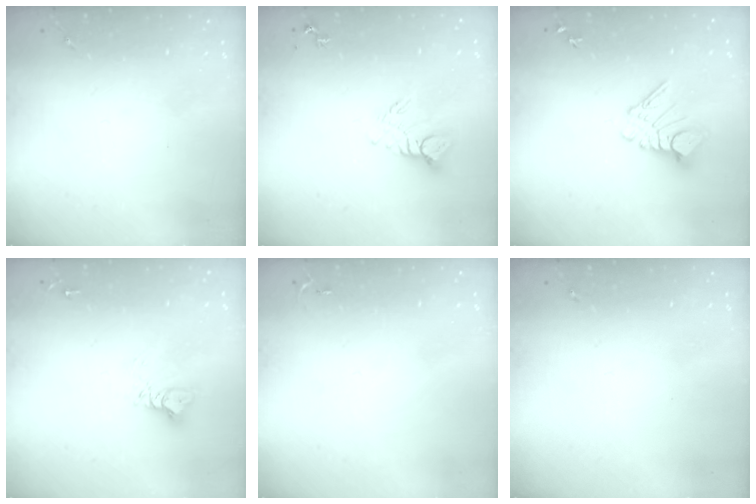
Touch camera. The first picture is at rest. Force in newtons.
{"total": 6.8, "press": 6.8, "slide": 0.5}
{"total": 9.6, "press": 9.6, "slide": 1.0}
{"total": 7.3, "press": 7.3, "slide": 0.7}
{"total": 2.6, "press": 2.6, "slide": 0.4}
{"total": 0.0}